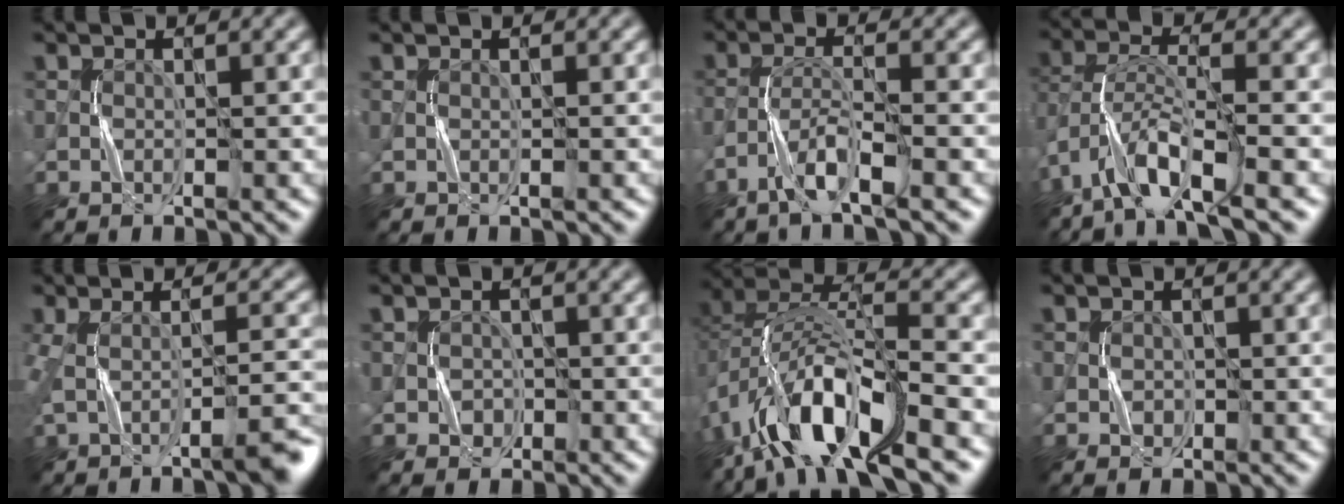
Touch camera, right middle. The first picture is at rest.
{"total": 0.0}
{"total": 3.7, "force": [-2.5, 0.5, 2.6], "torque": [-0.051, 0.006, -0.053]}
{"total": 6.8, "force": [-4.3, 1.9, 4.9], "torque": [-0.093, 0.003, -0.085]}
{"total": 5.7, "force": [-2.0, 1.4, 5.1], "torque": [-0.073, -0.004, -0.039]}
{"total": 1.1, "force": [-0.3, 1.0, -0.2], "torque": [0.010, 0.001, -0.004]}
{"total": 11.0, "force": [-6.7, 4.1, 7.7], "torque": [-0.139, 0.008, -0.133]}
{"total": 0.7, "force": [-0.2, 0.7, -0.1], "torque": [0.004, 0.001, -0.003]}